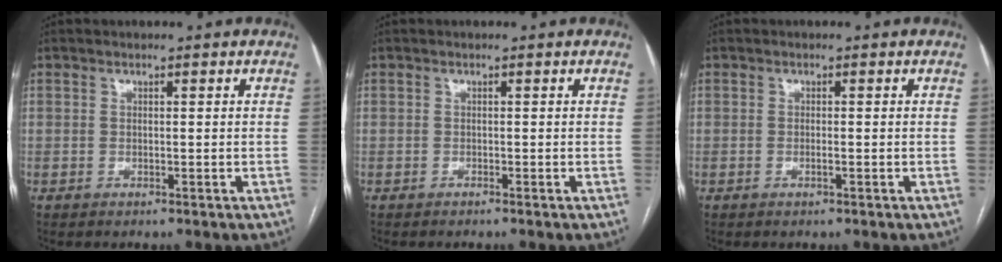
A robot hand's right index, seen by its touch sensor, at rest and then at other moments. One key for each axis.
{"total": 0.0}
{"total": 0.7, "fx": -0.3, "fy": -0.1, "fz": 0.6, "tx": -0.015, "ty": -0.001, "tz": -0.005}